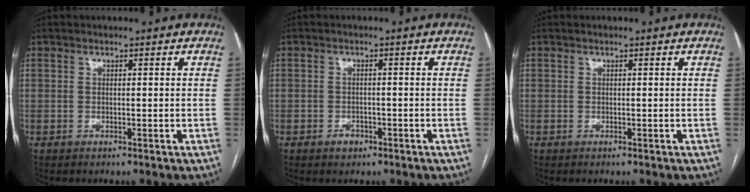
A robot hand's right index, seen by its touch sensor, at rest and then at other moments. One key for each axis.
{"total": 1.8, "fx": -1.1, "fy": 1.3, "fz": 0.7, "tx": -0.010, "ty": 0.004, "tz": -0.013}
{"total": 0.0}